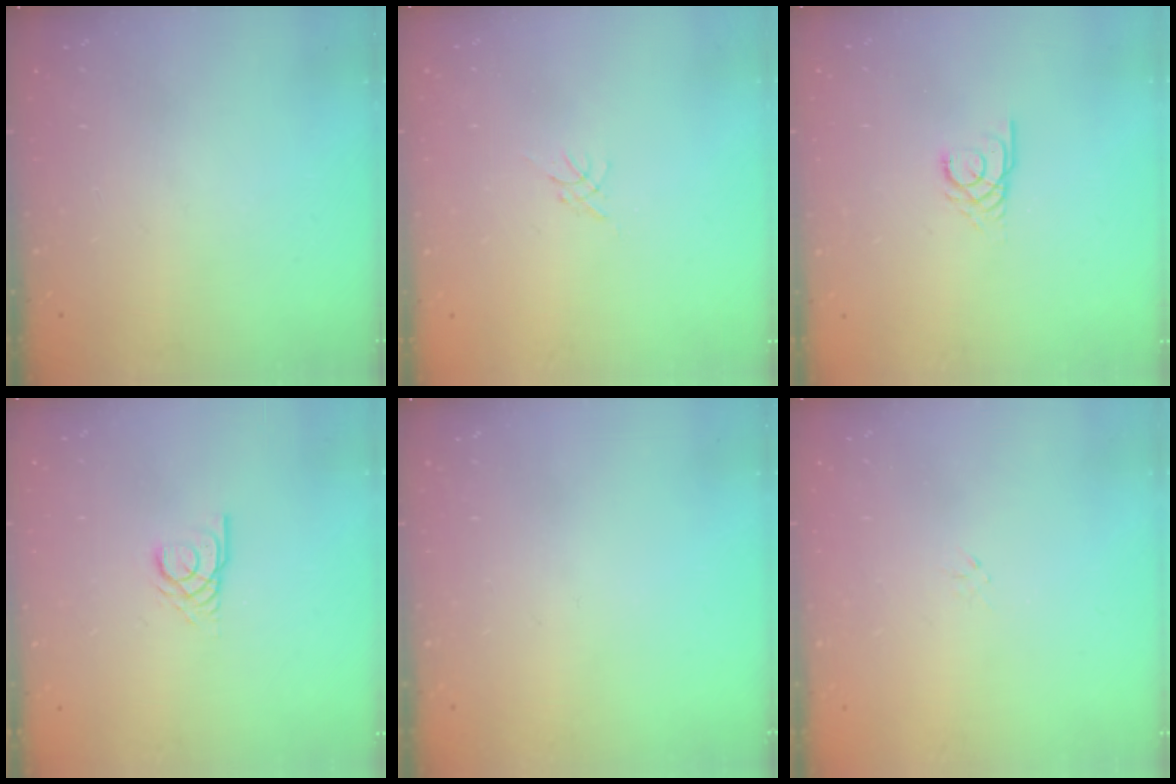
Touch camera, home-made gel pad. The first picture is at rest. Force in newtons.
{"total": 0.0}
{"total": 2.9, "press": 2.9, "slide": 0.3}
{"total": 2.9, "press": 2.9, "slide": 0.1}
{"total": 0.0}
{"total": 0.0}